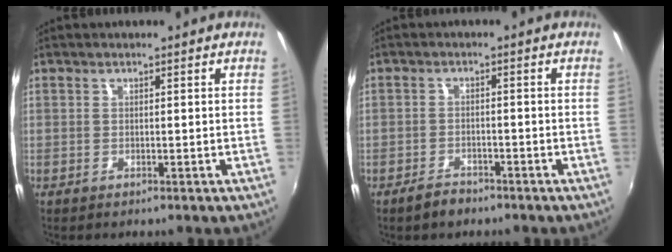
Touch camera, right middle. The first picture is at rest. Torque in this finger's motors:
{"motor_torque": [0.57, -0.62, -0.02, -0.04]}